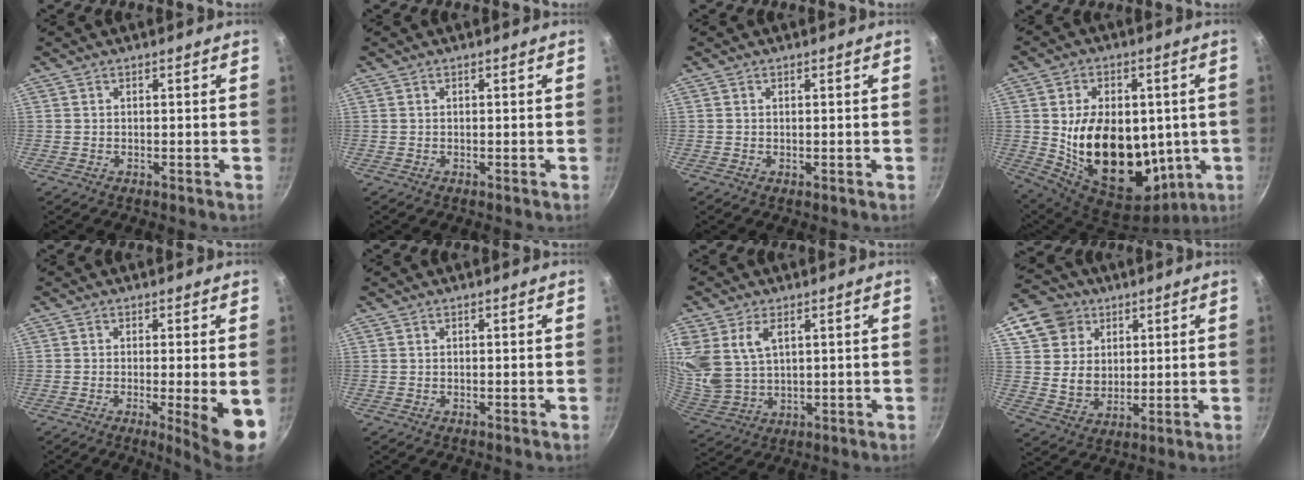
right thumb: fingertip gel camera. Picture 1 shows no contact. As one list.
[{"total": 0.0}, {"total": 0.0}, {"total": 23.6, "force": [0.4, 15.8, 17.5], "torque": [-0.265, -0.023, 0.025]}, {"total": 8.3, "force": [-1.7, 1.1, 8.1], "torque": [-0.108, -0.009, -0.019]}, {"total": 0.0}, {"total": 12.0, "force": [4.5, 8.1, 7.7], "torque": [-0.156, -0.019, 0.103]}, {"total": 12.2, "force": [5.2, 10.0, 4.5], "torque": [-0.048, -0.010, 0.096]}]